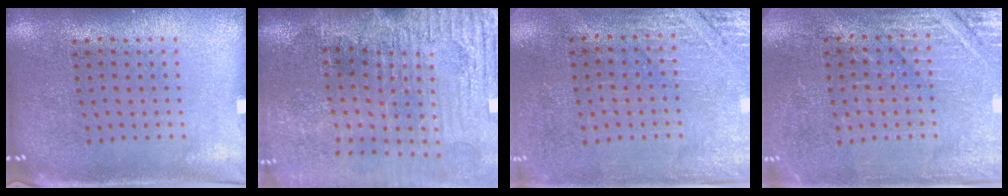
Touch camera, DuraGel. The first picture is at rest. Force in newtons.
{"total": 4.2, "press": 3.7, "slide": 1.8}
{"total": 2.7, "press": 2.4, "slide": 1.2}
{"total": 2.8, "press": 2.8, "slide": 0.4}